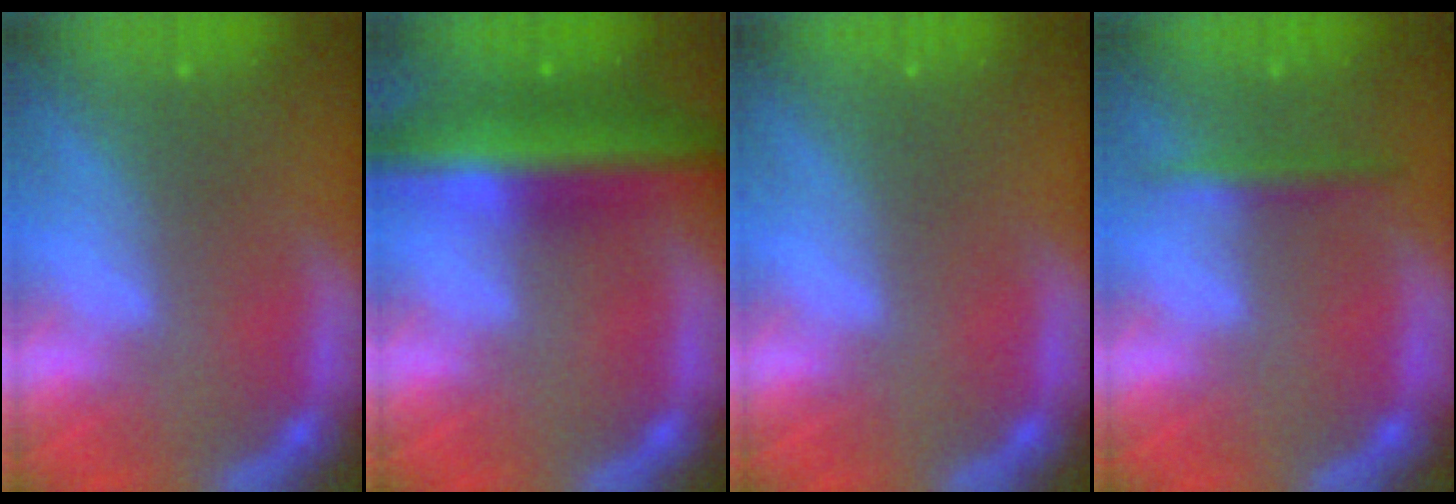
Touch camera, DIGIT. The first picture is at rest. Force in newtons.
{"total": 8.9}
{"total": 0.0}
{"total": 1.9}